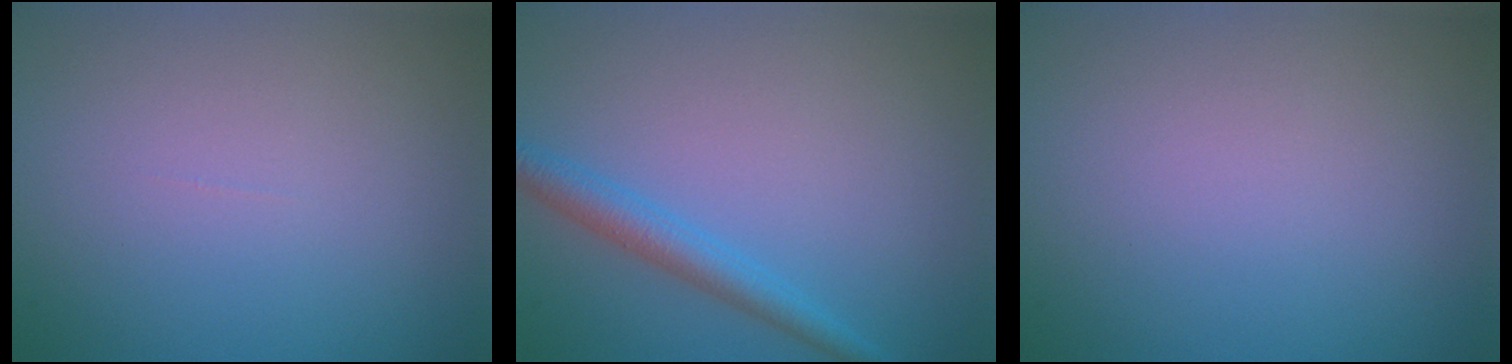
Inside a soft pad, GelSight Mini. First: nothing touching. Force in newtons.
{"total": 2.7, "press": 2.7, "slide": 0.2}
{"total": 0.0}